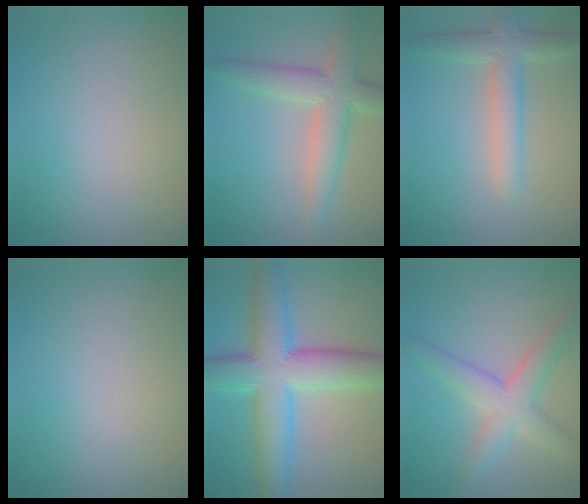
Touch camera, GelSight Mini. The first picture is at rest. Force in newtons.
{"total": 5.2, "press": 5.2, "slide": 0.3}
{"total": 4.1, "press": 4.1, "slide": 0.3}
{"total": 0.0}
{"total": 9.8, "press": 9.8, "slide": 0.1}
{"total": 4.5, "press": 4.5, "slide": 0.0}